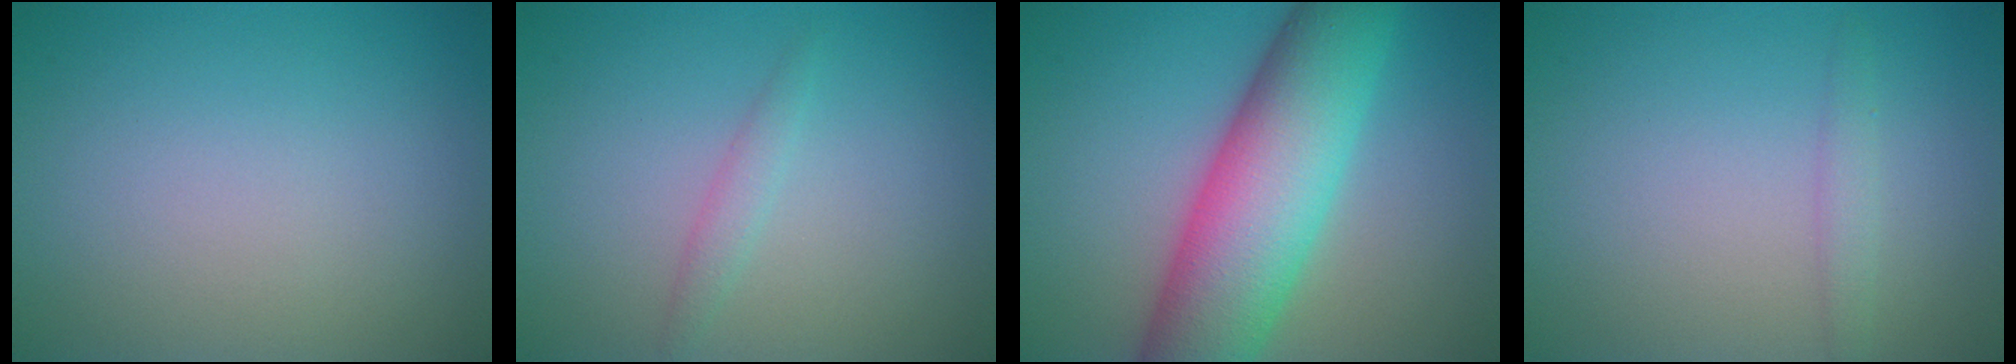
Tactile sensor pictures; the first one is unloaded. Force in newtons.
{"total": 1.2, "press": 1.2, "slide": 0.1}
{"total": 11.4, "press": 11.4, "slide": 0.5}
{"total": 1.3, "press": 1.3, "slide": 0.1}